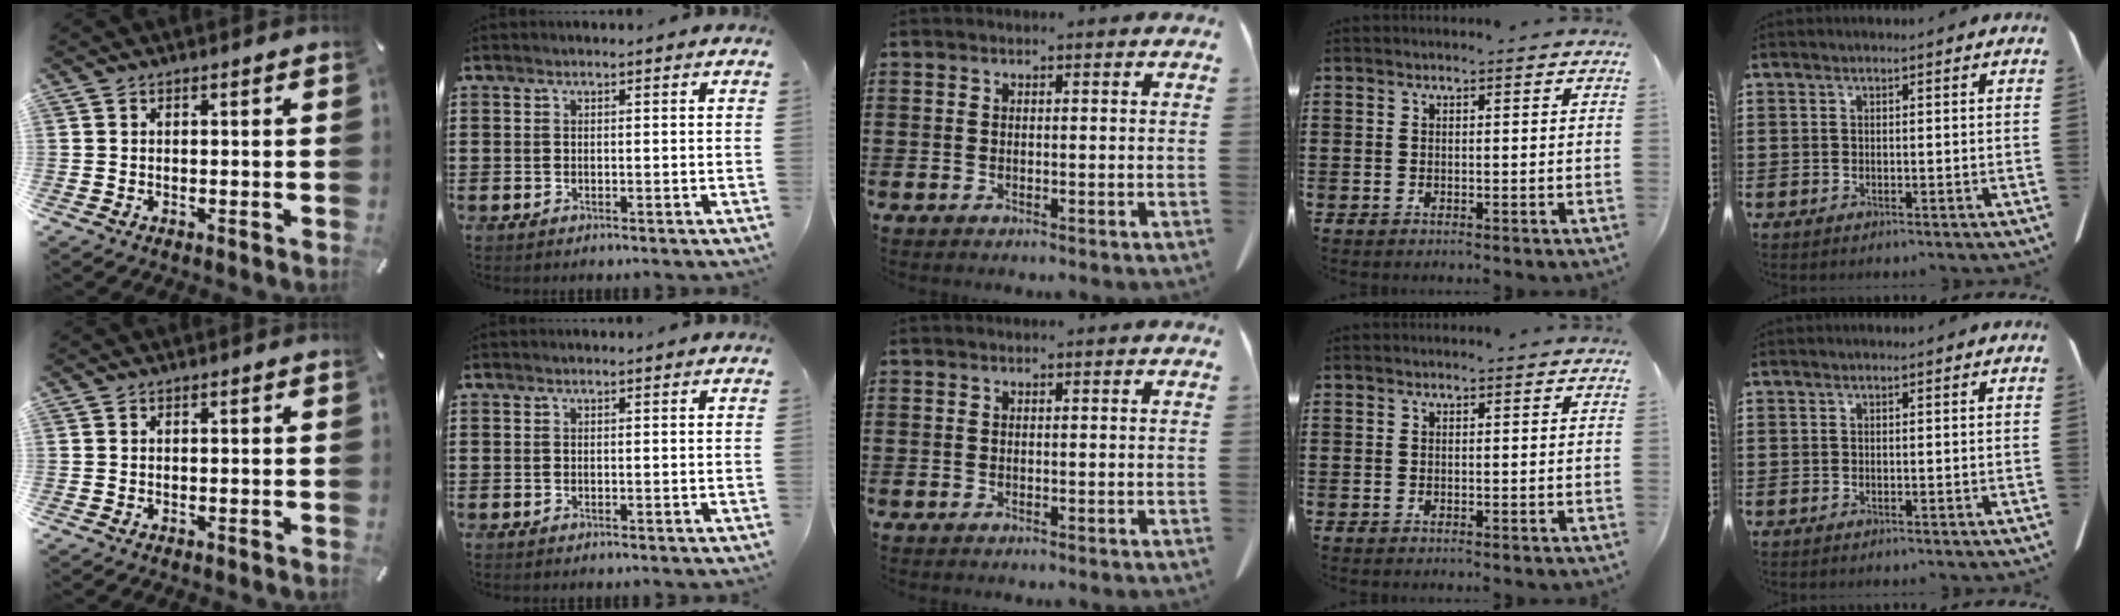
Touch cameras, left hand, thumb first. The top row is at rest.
{}